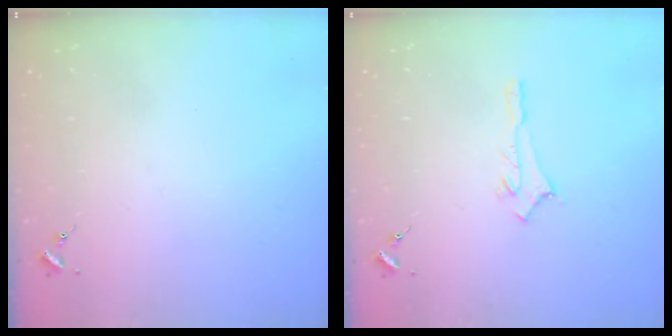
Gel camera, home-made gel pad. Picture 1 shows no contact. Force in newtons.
{"total": 2.9, "press": 2.9, "slide": 0.2}